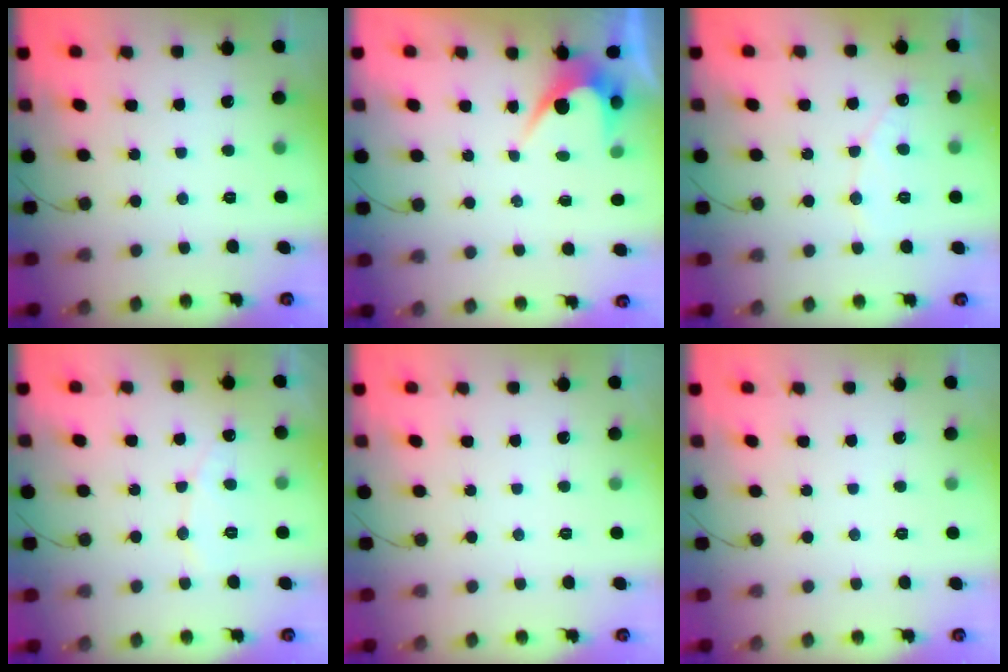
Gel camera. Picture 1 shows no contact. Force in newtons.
{"total": 4.2, "press": 4.2, "slide": 0.2}
{"total": 5.7, "press": 5.7, "slide": 0.5}
{"total": 4.9, "press": 4.9, "slide": 0.4}
{"total": 0.0}
{"total": 0.0}